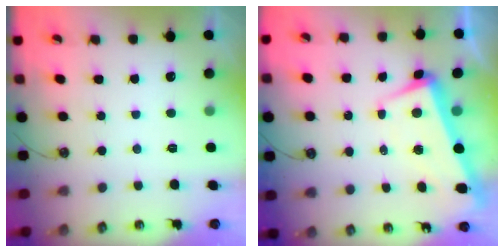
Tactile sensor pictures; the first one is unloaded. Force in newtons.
{"total": 2.1, "press": 0.5, "slide": 2.1}